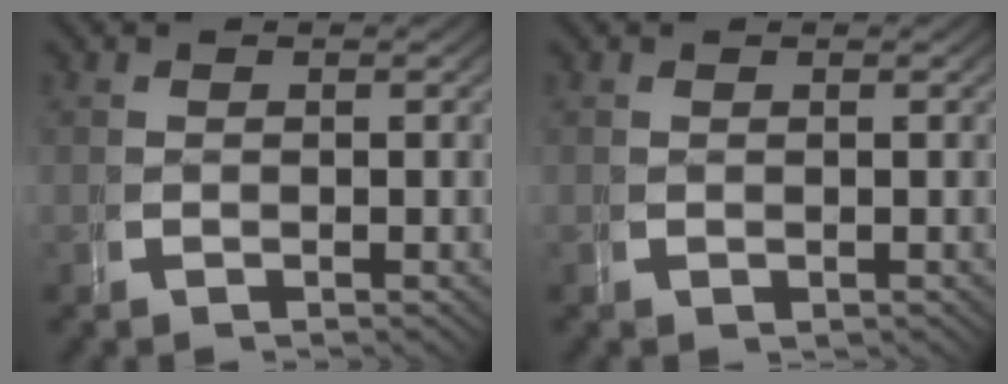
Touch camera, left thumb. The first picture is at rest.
{"total": 0.0}